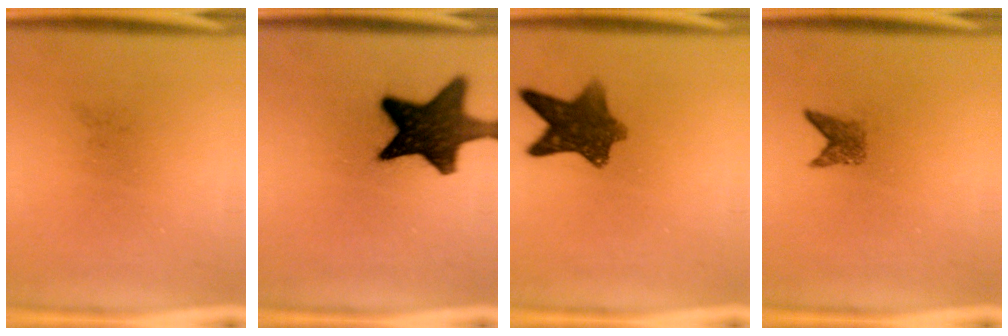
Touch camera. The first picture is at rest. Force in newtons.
{"total": 15.4}
{"total": 8.6}
{"total": 1.9}